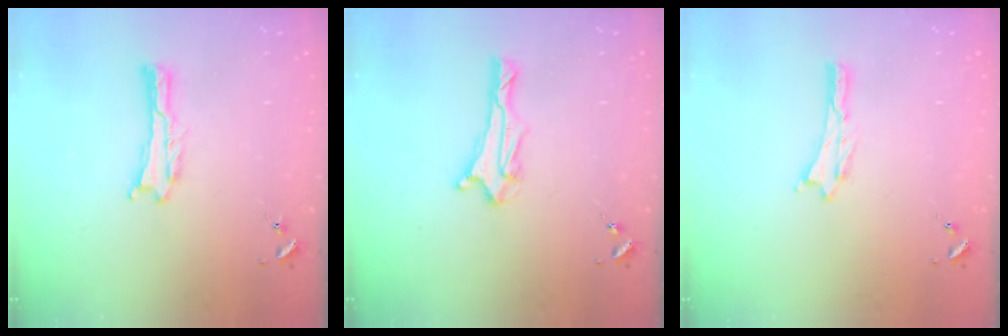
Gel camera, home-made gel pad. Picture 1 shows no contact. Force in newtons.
{"total": 2.9, "press": 2.8, "slide": 0.7}
{"total": 0.0}